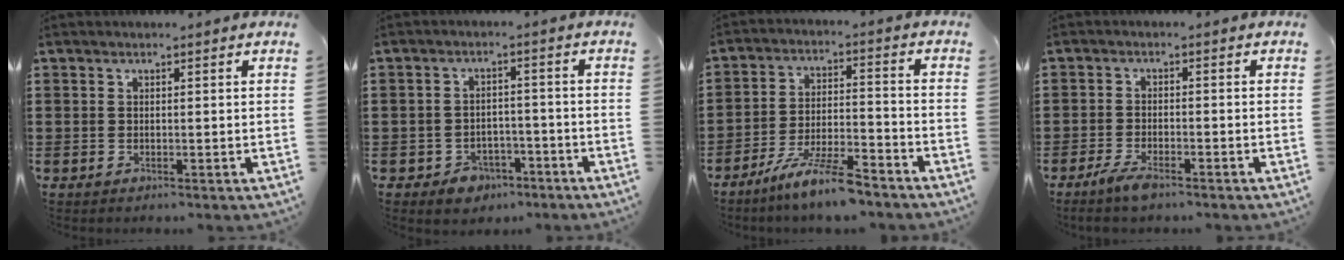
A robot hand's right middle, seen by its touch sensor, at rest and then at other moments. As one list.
[{"total": 3.6, "force": [-2.9, 2.0, 0.8], "torque": [-0.018, 0.009, -0.059]}, {"total": 8.5, "force": [-7.0, 0.8, 4.8], "torque": [-0.097, 0.000, -0.134]}, {"total": 3.4, "force": [-2.3, 0.7, 2.4], "torque": [-0.059, -0.005, -0.047]}]